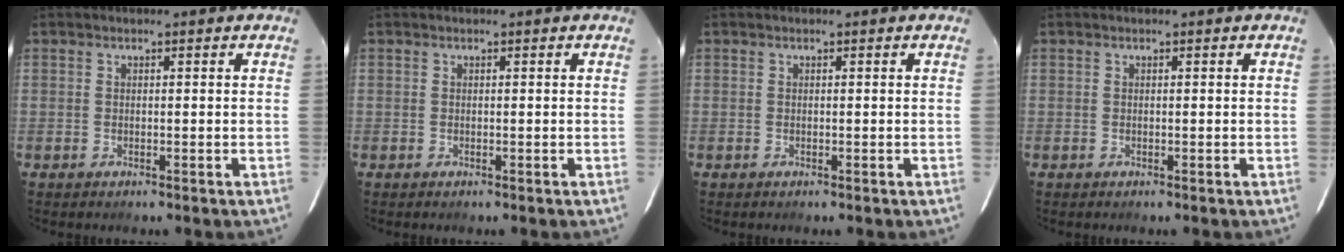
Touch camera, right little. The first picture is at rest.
{"total": 0.0}
{"total": 0.0}
{"total": 0.0}